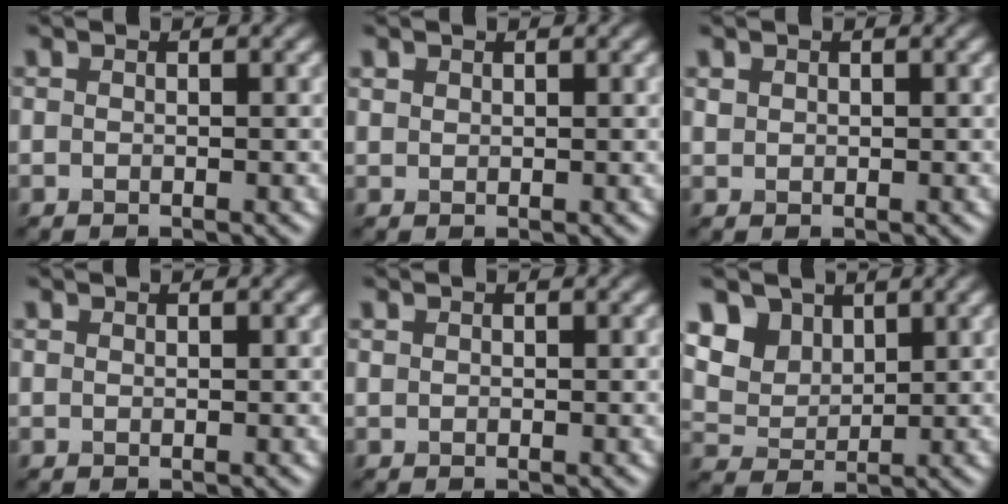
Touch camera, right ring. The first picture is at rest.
{"total": 1.2, "force": [0.1, -0.7, -1.0], "torque": [-0.003, -0.001, 0.023]}
{"total": 1.1, "force": [-0.1, -0.6, -1.0], "torque": [-0.003, 0.003, 0.023]}
{"total": 0.7, "force": [-0.1, -0.5, -0.5], "torque": [-0.004, -0.002, 0.006]}
{"total": 1.2, "force": [-0.4, -0.8, -0.9], "torque": [-0.004, -0.003, 0.016]}
{"total": 5.0, "force": [3.5, 3.4, 1.4], "torque": [-0.090, 0.007, 0.096]}